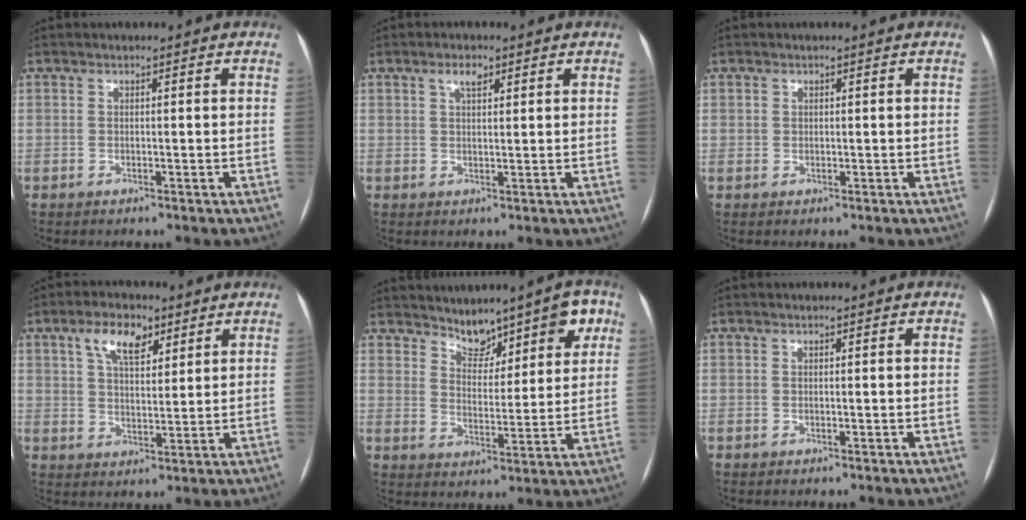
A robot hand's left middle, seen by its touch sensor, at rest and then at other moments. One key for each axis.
{"total": 2.4, "fx": 1.4, "fy": 1.0, "fz": 1.7, "tx": -0.033, "ty": 0.005, "tz": 0.025}
{"total": 0.7, "fx": 0.2, "fy": 0.6, "fz": 0.0, "tx": 0.006, "ty": 0.001, "tz": 0.002}
{"total": 6.8, "fx": 3.8, "fy": 3.2, "fz": 4.7, "tx": -0.088, "ty": 0.014, "tz": 0.068}
{"total": 8.1, "fx": 6.1, "fy": 3.4, "fz": 4.1, "tx": -0.041, "ty": 0.017, "tz": 0.098}
{"total": 0.0}